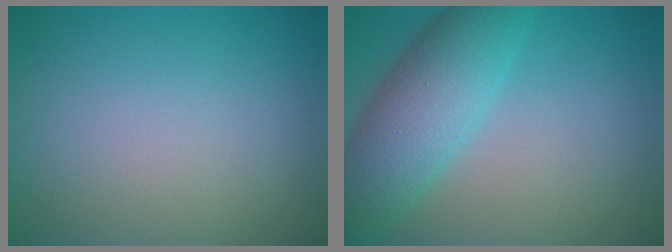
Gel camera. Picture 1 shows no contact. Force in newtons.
{"total": 6.9, "press": 6.9, "slide": 0.2}